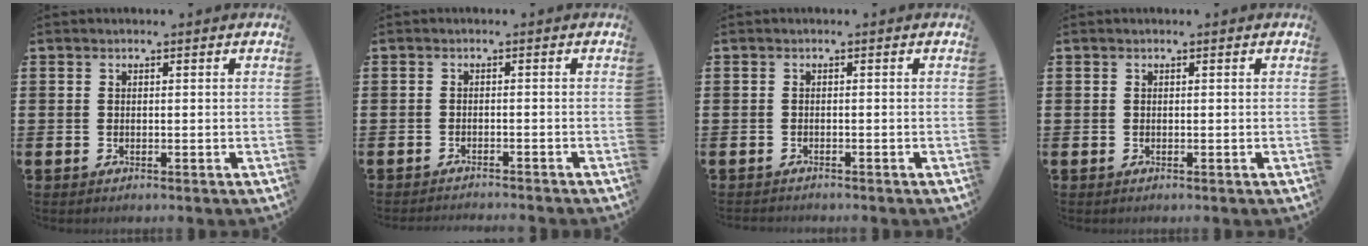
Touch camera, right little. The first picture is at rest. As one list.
[{"total": 1.1, "force": [-1.1, -0.2, -0.1], "torque": [0.001, 0.002, -0.023]}, {"total": 0.5, "force": [-0.5, 0.0, 0.0], "torque": [0.000, -0.003, -0.011]}, {"total": 0.0}]